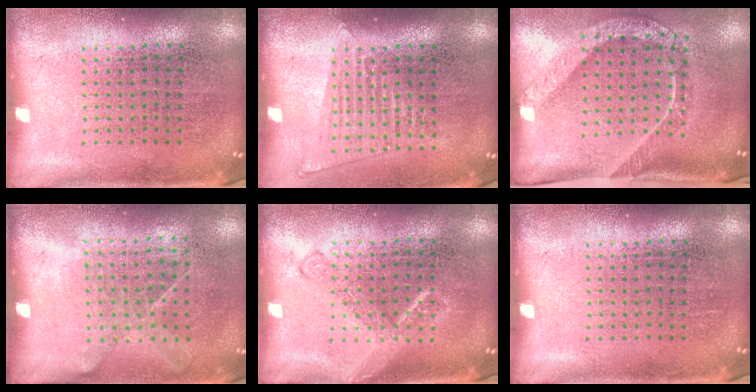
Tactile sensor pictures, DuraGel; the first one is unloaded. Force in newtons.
{"total": 1.4, "press": 1.3, "slide": 0.5}
{"total": 2.3, "press": 1.5, "slide": 1.7}
{"total": 1.2, "press": 0.9, "slide": 0.8}
{"total": 2.2, "press": 2.2, "slide": 0.3}
{"total": 0.0}